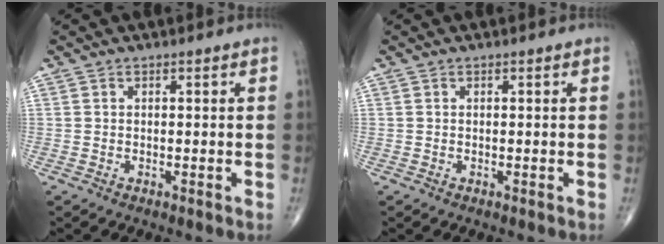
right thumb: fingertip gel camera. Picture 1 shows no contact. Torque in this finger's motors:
{"motor_torque": [-0.37, 0.05, 0.00, 0.00, 0.02]}